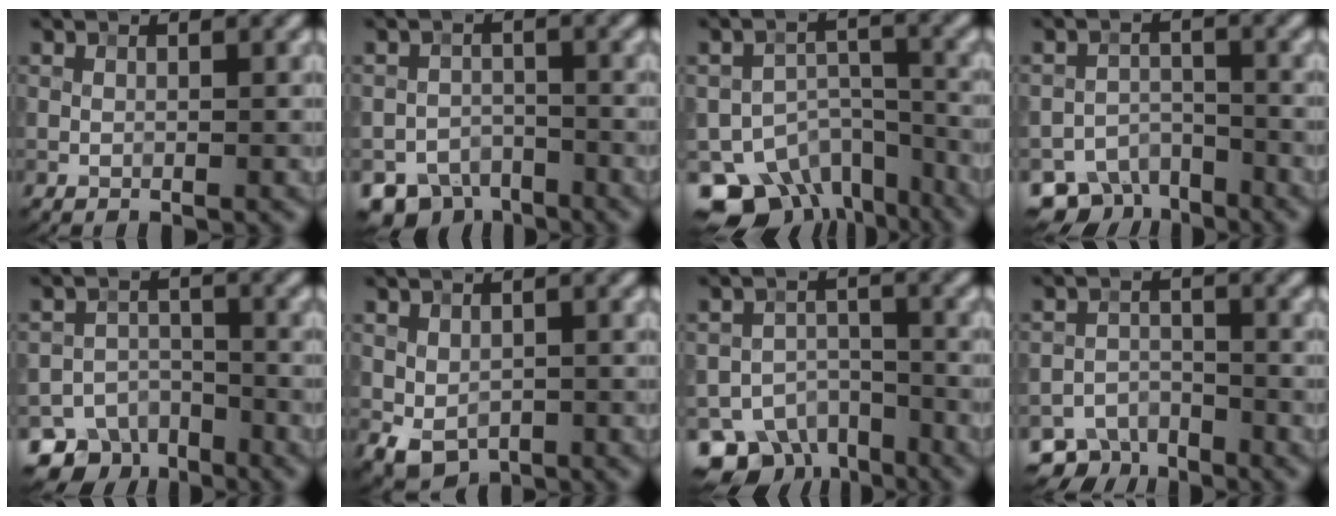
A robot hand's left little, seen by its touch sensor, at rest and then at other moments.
{"total": 5.2, "force": [-4.1, 2.9, 1.2], "torque": [-0.006, -0.008, -0.066]}
{"total": 12.1, "force": [-9.2, 6.9, 3.9], "torque": [-0.066, -0.007, -0.122]}
{"total": 5.6, "force": [-4.3, 3.2, 1.6], "torque": [-0.006, -0.008, -0.071]}
{"total": 6.6, "force": [-4.9, 4.2, 1.5], "torque": [0.001, -0.003, -0.076]}
{"total": 2.5, "force": [0.0, 2.0, 1.4], "torque": [-0.027, -0.008, 0.008]}
{"total": 8.0, "force": [-5.9, 4.6, 2.8], "torque": [-0.034, -0.008, -0.093]}
{"total": 3.9, "force": [-3.1, 2.2, 0.6], "torque": [0.002, 0.001, -0.051]}